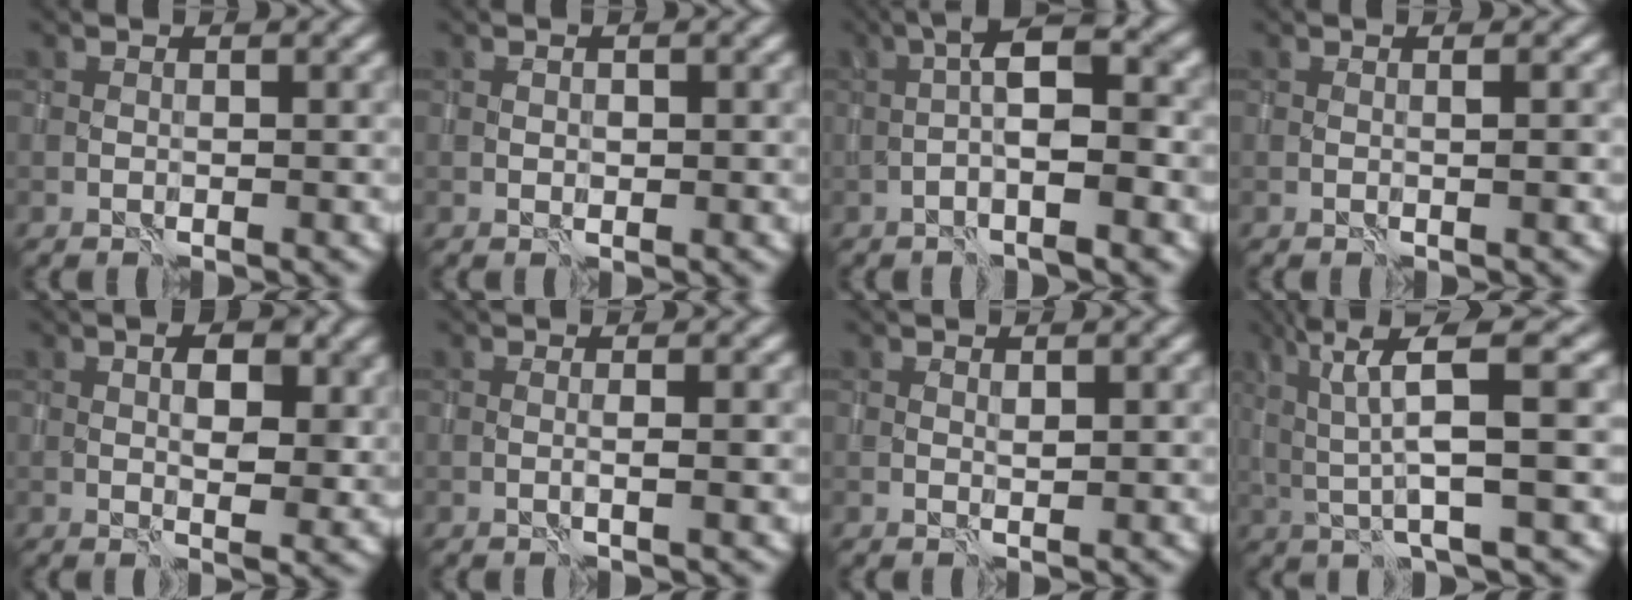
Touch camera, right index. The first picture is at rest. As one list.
[{"total": 0.6, "force": [0.3, 0.5, 0.3], "torque": [-0.002, -0.001, 0.004]}, {"total": 5.3, "force": [-0.7, 1.0, 5.1], "torque": [-0.081, 0.016, -0.018]}, {"total": 0.9, "force": [0.2, 0.0, 0.8], "torque": [-0.011, -0.001, 0.002]}, {"total": 4.3, "force": [1.4, 2.0, 3.6], "torque": [-0.054, -0.006, 0.025]}, {"total": 1.1, "force": [0.1, 0.1, 1.1], "torque": [-0.016, -0.002, -0.001]}, {"total": 0.6, "force": [0.5, 0.2, 0.3], "torque": [-0.005, -0.001, 0.009]}, {"total": 6.3, "force": [1.9, 0.8, 5.9], "torque": [-0.112, 0.005, 0.036]}]